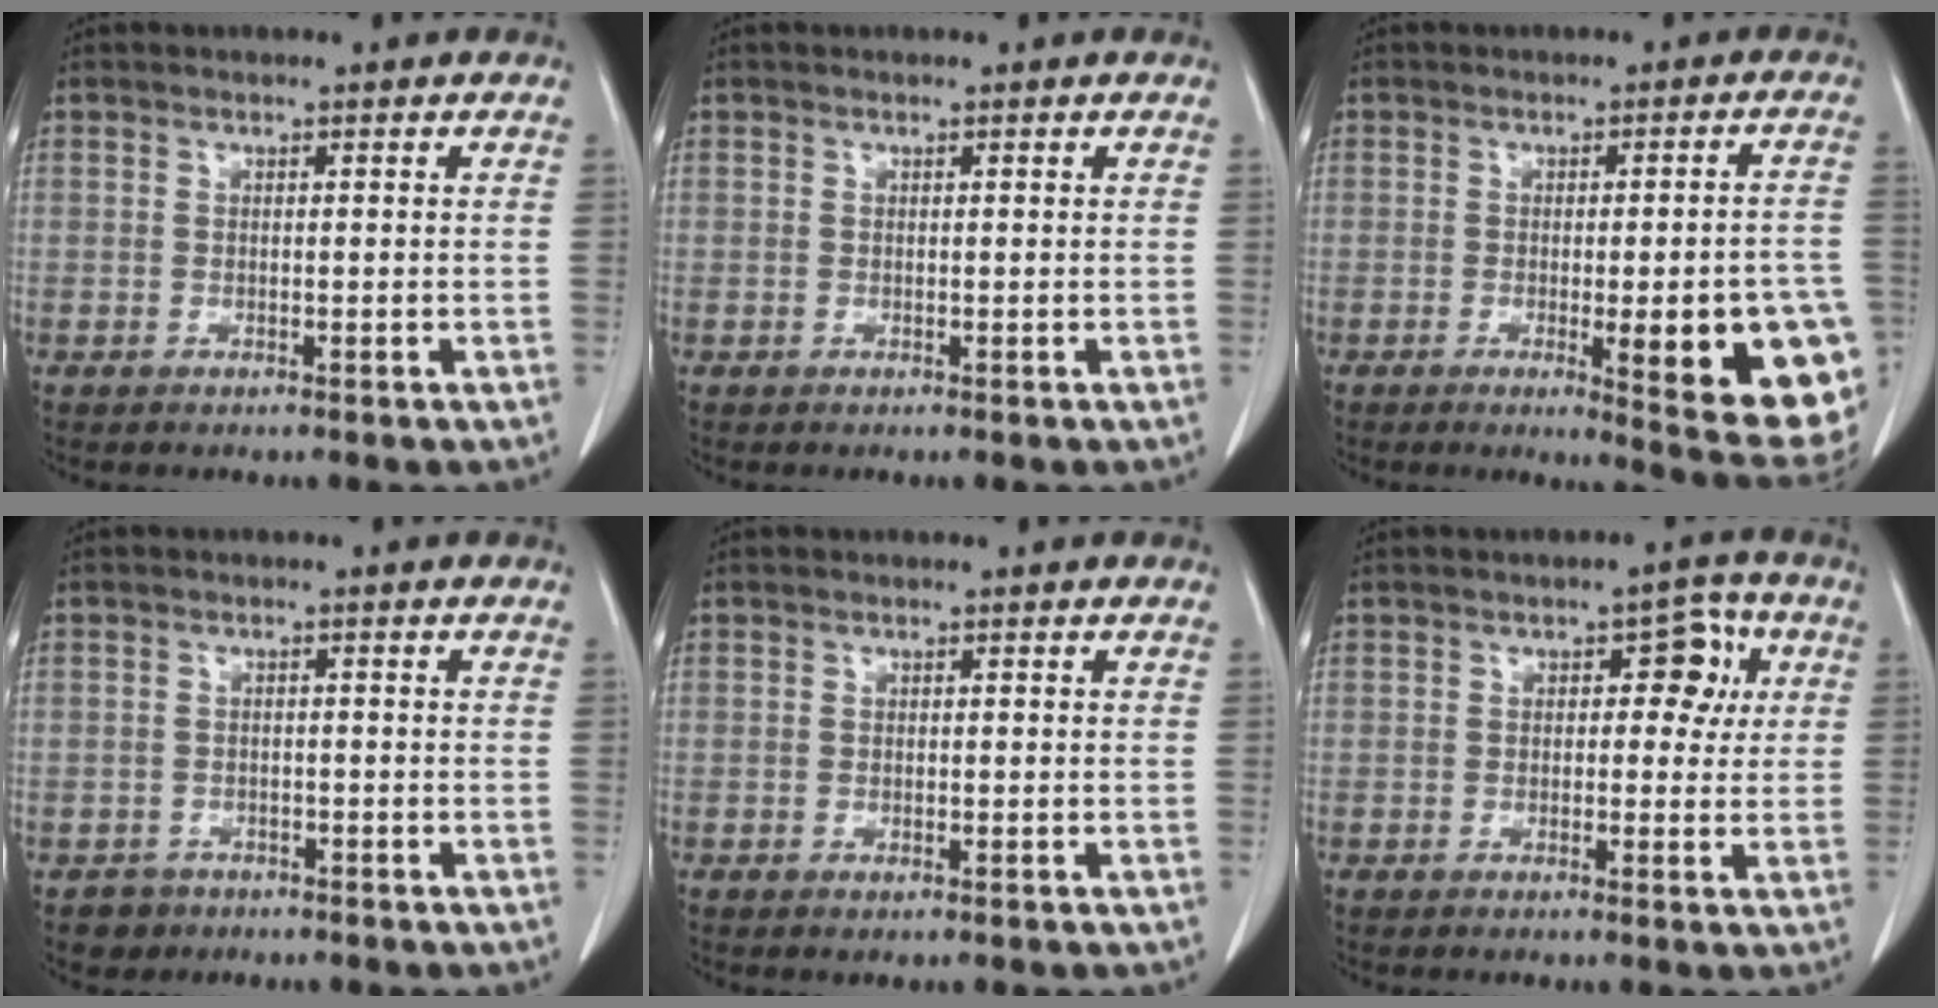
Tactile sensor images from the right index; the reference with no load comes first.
{"total": 0.0}
{"total": 15.4, "force": [-4.7, 2.4, 14.5], "torque": [-0.091, 0.008, -0.041]}
{"total": 2.8, "force": [-1.6, 2.2, -0.3], "torque": [0.002, 0.011, -0.027]}
{"total": 0.7, "force": [-0.4, 0.2, 0.5], "torque": [-0.010, -0.002, -0.004]}
{"total": 4.9, "force": [1.1, 2.7, 4.0], "torque": [-0.040, 0.021, 0.011]}